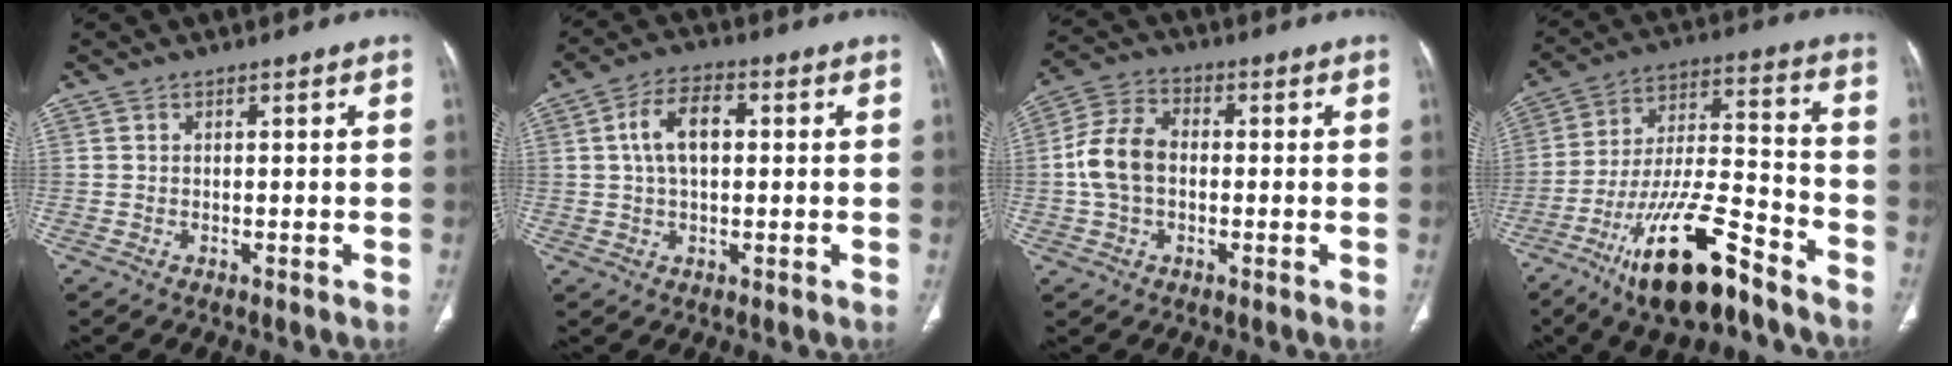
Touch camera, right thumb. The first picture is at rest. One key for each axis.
{"total": 7.5, "fx": 1.1, "fy": 4.2, "fz": 6.1, "tx": -0.111, "ty": 0.014, "tz": 0.016}
{"total": 9.2, "fx": -0.4, "fy": 6.3, "fz": 6.7, "tx": -0.131, "ty": 0.025, "tz": -0.016}
{"total": 19.6, "fx": -12.7, "fy": 5.8, "fz": 13.8, "tx": -0.257, "ty": 0.071, "tz": -0.221}